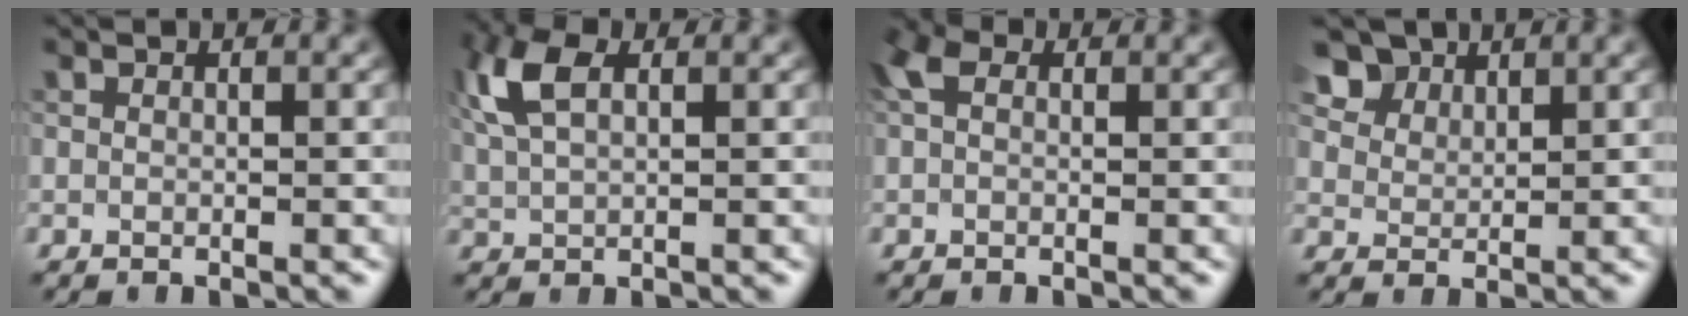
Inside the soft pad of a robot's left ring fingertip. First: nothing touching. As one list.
[{"total": 5.2, "force": [1.9, 2.6, 4.0], "torque": [-0.111, 0.017, 0.037]}, {"total": 2.5, "force": [0.7, 1.6, 1.7], "torque": [-0.036, 0.011, 0.004]}, {"total": 6.2, "force": [4.4, 3.6, 2.5], "torque": [-0.072, -0.006, 0.084]}]